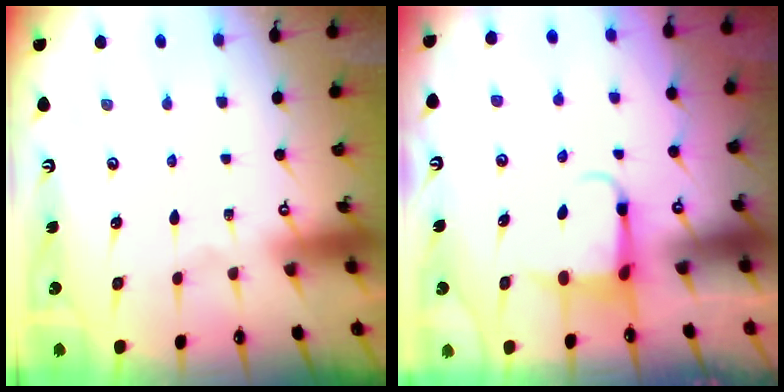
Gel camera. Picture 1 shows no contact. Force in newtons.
{"total": 4.0, "press": 4.0, "slide": 0.4}